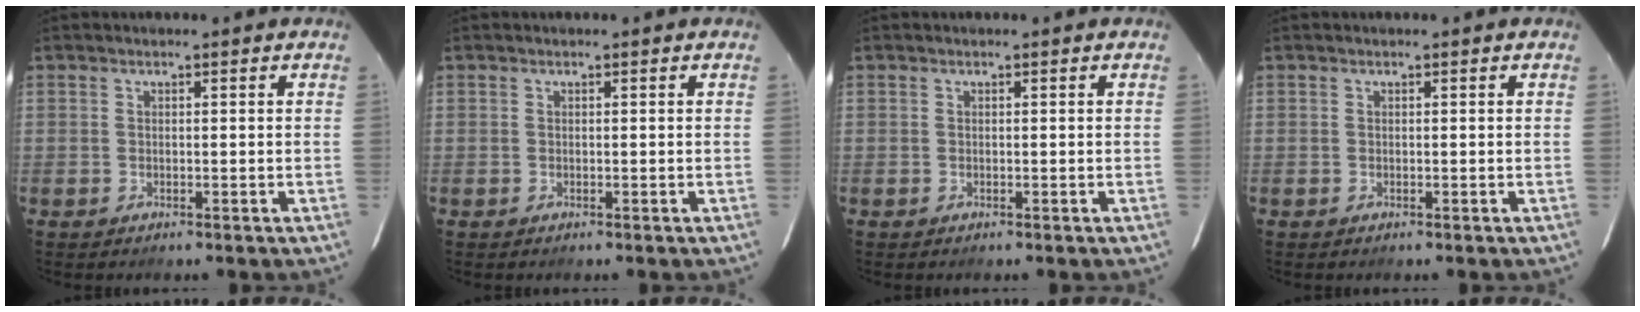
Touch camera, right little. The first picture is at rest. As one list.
[{"total": 0.0}, {"total": 0.0}, {"total": 0.0}]